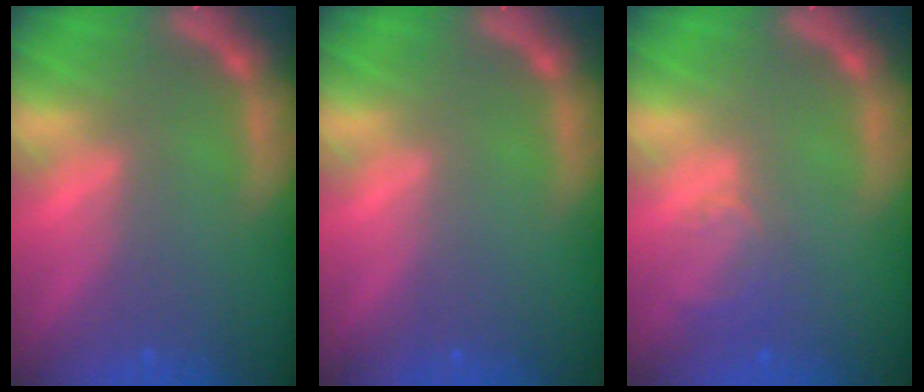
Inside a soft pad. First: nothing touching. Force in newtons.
{"total": 0.0}
{"total": 2.5}